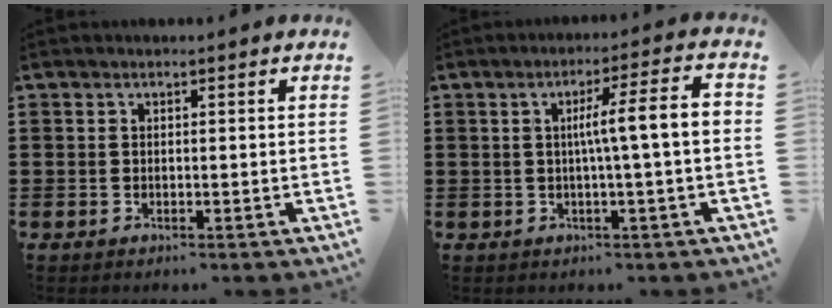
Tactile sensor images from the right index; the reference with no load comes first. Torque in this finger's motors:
{"motor_torque": [1.44, -0.10, 0.39, 0.19]}